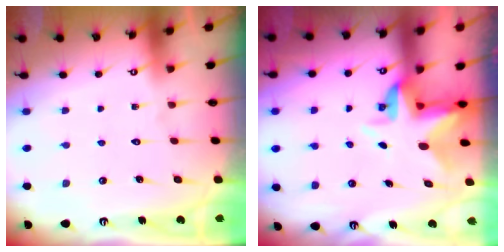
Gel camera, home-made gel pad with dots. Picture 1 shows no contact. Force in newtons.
{"total": 5.0, "press": 4.9, "slide": 0.3}